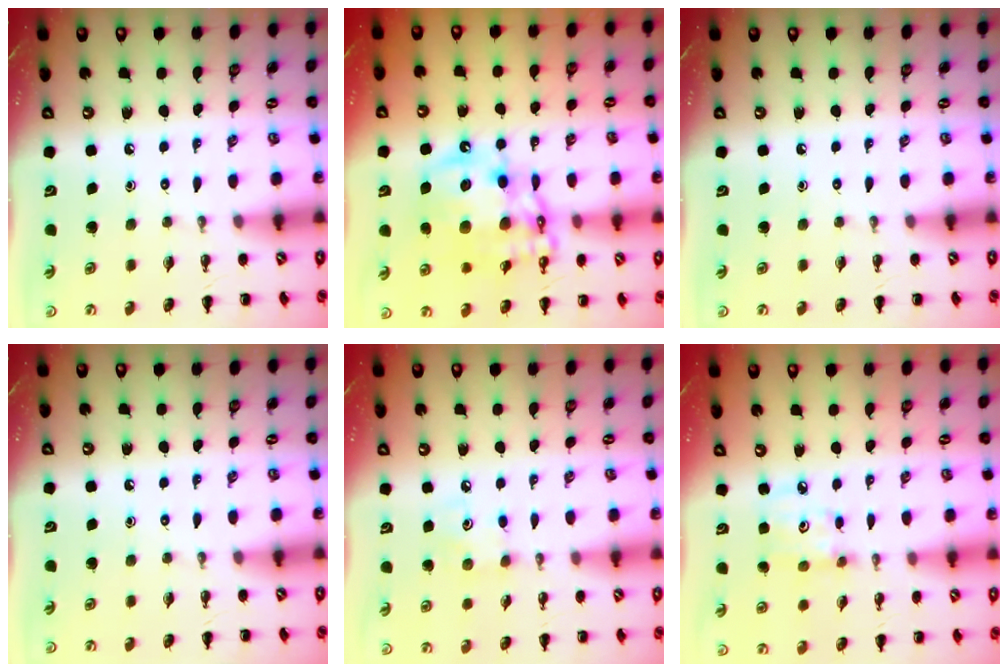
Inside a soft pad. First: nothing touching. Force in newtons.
{"total": 16.3, "press": 15.8, "slide": 3.7}
{"total": 0.0}
{"total": 0.0}
{"total": 5.4, "press": 5.3, "slide": 1.1}
{"total": 3.6, "press": 3.6, "slide": 0.5}